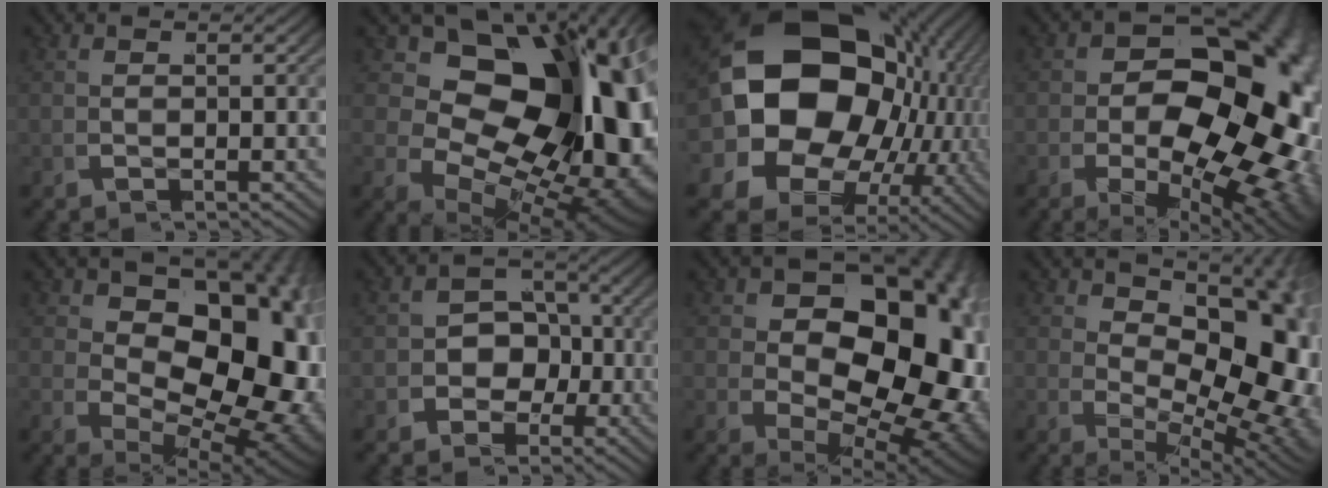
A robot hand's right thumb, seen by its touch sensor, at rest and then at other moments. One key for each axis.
{"total": 25.9, "fx": -0.1, "fy": 16.3, "fz": 20.1, "tx": -0.319, "ty": -0.061, "tz": 0.036}
{"total": 28.3, "fx": 1.3, "fy": 21.2, "fz": 18.7, "tx": -0.348, "ty": -0.048, "tz": 0.024}
{"total": 22.3, "fx": -1.5, "fy": 14.1, "fz": 17.2, "tx": -0.244, "ty": -0.051, "tz": 0.001}
{"total": 19.2, "fx": 1.0, "fy": 12.5, "fz": 14.6, "tx": -0.227, "ty": -0.067, "tz": 0.051}
{"total": 6.3, "fx": -1.0, "fy": 5.5, "fz": 2.7, "tx": -0.053, "ty": -0.016, "tz": -0.014}
{"total": 21.7, "fx": 0.5, "fy": 14.2, "fz": 16.4, "tx": -0.250, "ty": -0.067, "tz": 0.044}
{"total": 13.1, "fx": 0.2, "fy": 7.4, "fz": 10.8, "tx": -0.164, "ty": -0.052, "tz": 0.039}